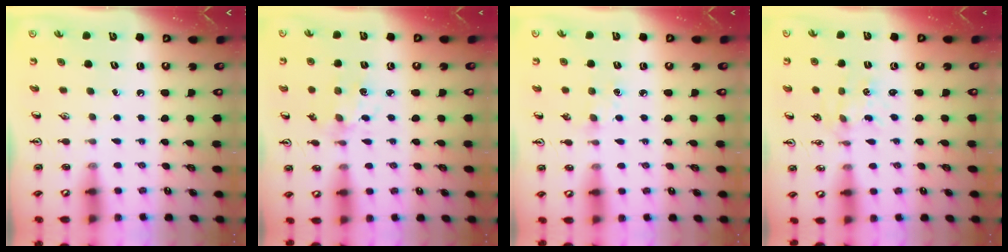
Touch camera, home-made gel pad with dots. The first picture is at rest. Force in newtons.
{"total": 2.6, "press": 2.6, "slide": 0.4}
{"total": 3.4, "press": 3.4, "slide": 0.5}
{"total": 0.9, "press": 0.8, "slide": 0.1}